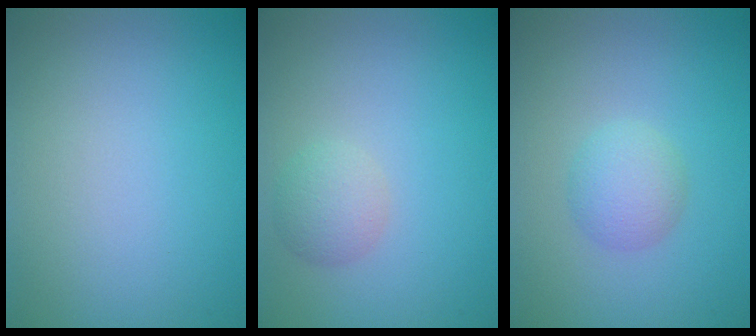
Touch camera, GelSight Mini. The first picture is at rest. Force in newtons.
{"total": 2.2, "press": 2.2, "slide": 0.1}
{"total": 2.4, "press": 2.4, "slide": 0.1}